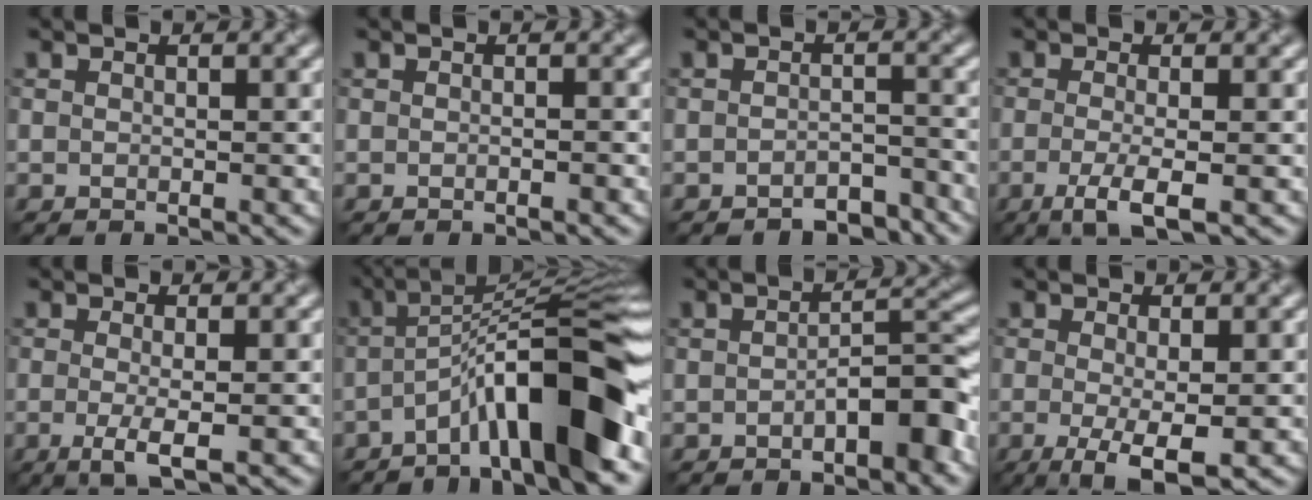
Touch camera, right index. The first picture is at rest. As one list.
[{"total": 1.5, "force": [-0.2, 0.9, 1.1], "torque": [0.006, 0.010, -0.016]}, {"total": 3.7, "force": [-3.6, 0.3, 0.5], "torque": [-0.007, 0.005, -0.041]}, {"total": 3.4, "force": [-1.6, 0.6, 2.9], "torque": [-0.058, 0.000, -0.023]}, {"total": 2.5, "force": [-1.0, 0.2, 2.3], "torque": [-0.048, -0.004, -0.008]}, {"total": 11.3, "force": [-5.5, 1.6, 9.8], "torque": [-0.142, 0.031, -0.086]}, {"total": 3.6, "force": [-1.9, 0.7, 3.0], "torque": [-0.047, 0.015, -0.024]}, {"total": 4.2, "force": [-1.5, 0.8, 3.9], "torque": [-0.074, -0.007, -0.015]}]